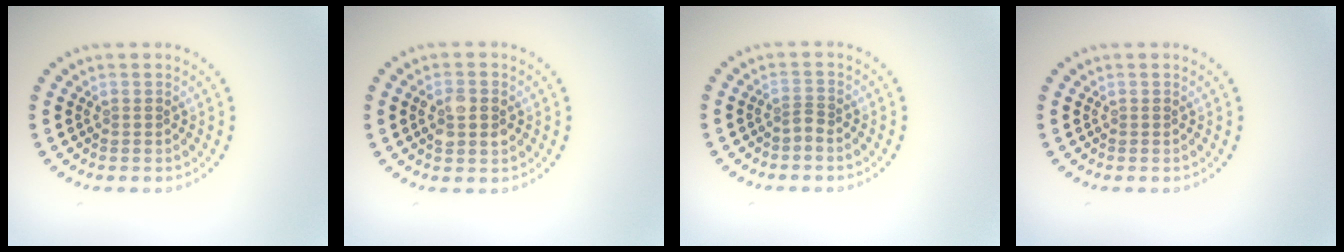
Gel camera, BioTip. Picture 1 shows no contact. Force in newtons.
{"total": 2.7, "press": 2.7, "slide": 0.2}
{"total": 0.7, "press": 0.3, "slide": 0.6}
{"total": 0.0}